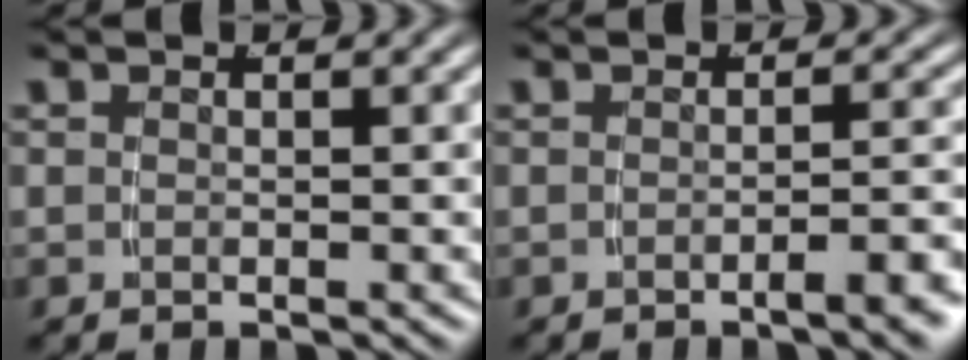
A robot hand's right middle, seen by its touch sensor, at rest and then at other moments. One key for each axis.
{"total": 2.4, "fx": -1.7, "fy": -0.2, "fz": 1.6, "tx": -0.017, "ty": 0.010, "tz": -0.033}